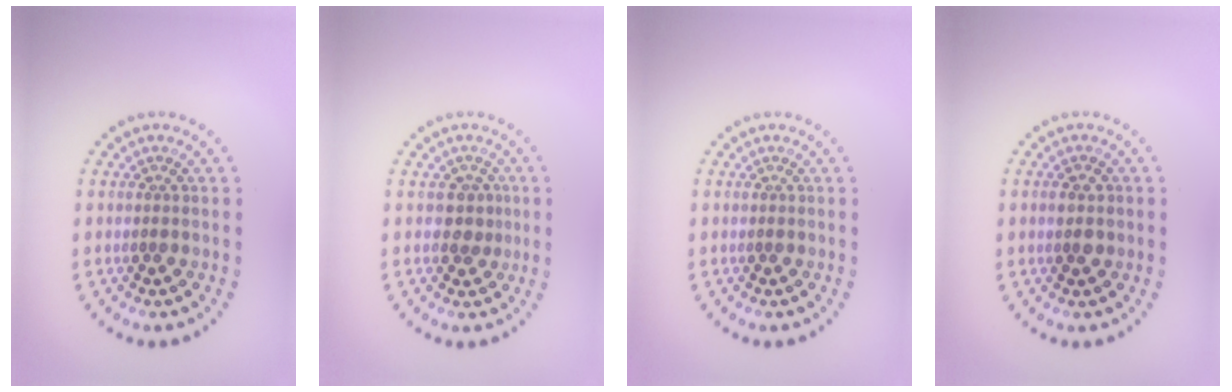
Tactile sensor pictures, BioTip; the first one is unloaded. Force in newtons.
{"total": 1.7, "press": 1.5, "slide": 0.8}
{"total": 0.0}
{"total": 1.8, "press": 1.8, "slide": 0.0}